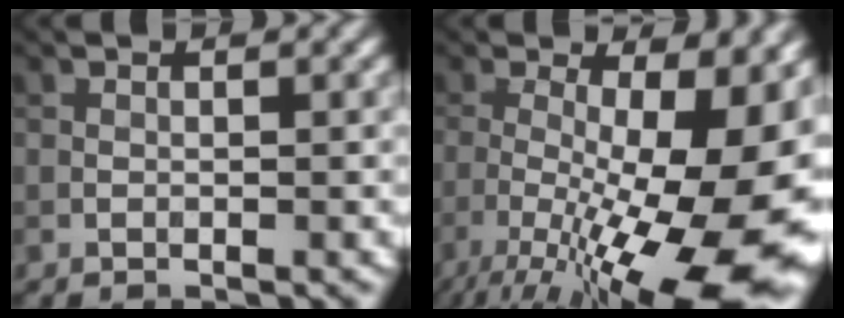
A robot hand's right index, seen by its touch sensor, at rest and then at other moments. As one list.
[{"total": 17.8, "force": [-4.0, 5.5, 16.5], "torque": [-0.207, -0.015, -0.055]}]